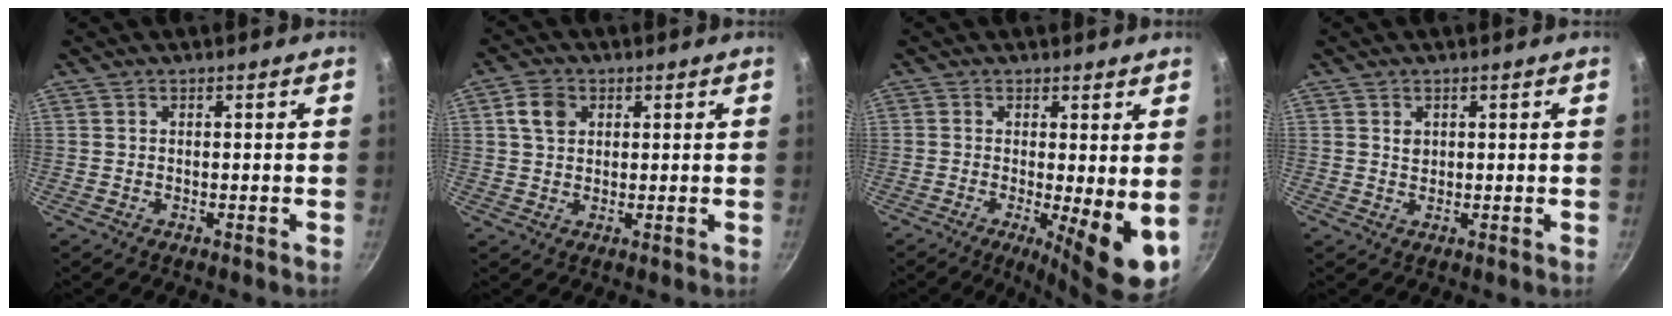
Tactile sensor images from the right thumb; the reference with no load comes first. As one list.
[{"total": 5.1, "force": [1.7, 3.8, 2.8], "torque": [-0.038, 0.004, 0.029]}, {"total": 9.3, "force": [-0.9, 2.2, 9.0], "torque": [-0.117, -0.015, -0.006]}, {"total": 1.6, "force": [0.6, 1.3, 0.8], "torque": [-0.009, -0.001, 0.011]}]